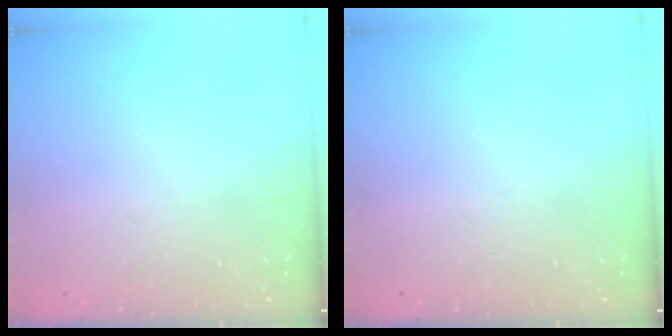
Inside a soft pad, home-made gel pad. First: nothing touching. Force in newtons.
{"total": 0.0}